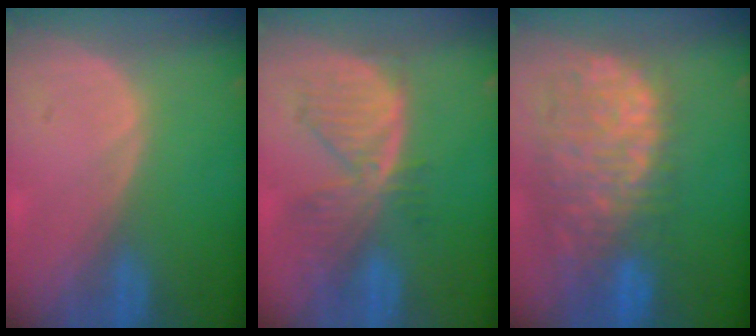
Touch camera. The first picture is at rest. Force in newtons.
{"total": 7.6, "press": 6.8, "slide": 3.5}
{"total": 12.6, "press": 10.3, "slide": 7.2}